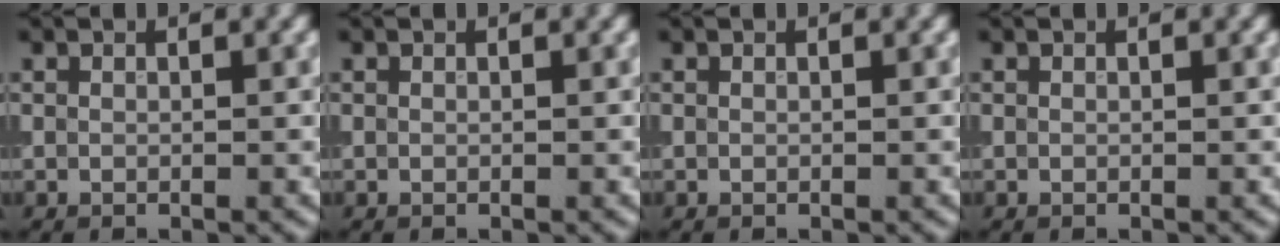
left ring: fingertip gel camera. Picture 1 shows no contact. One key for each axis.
{"total": 0.0}
{"total": 0.0}
{"total": 0.0}